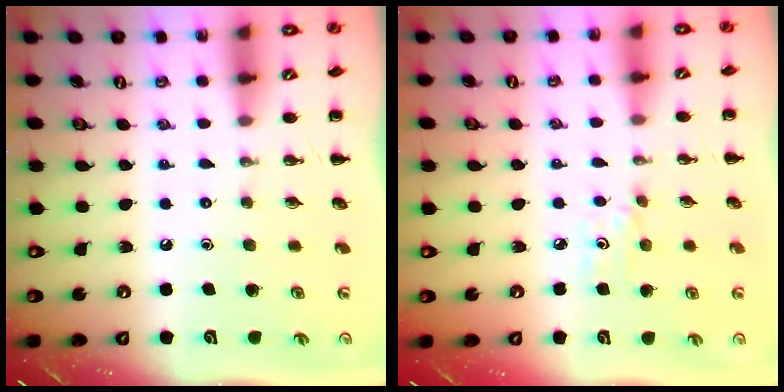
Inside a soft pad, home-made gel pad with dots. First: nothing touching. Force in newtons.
{"total": 3.0, "press": 2.8, "slide": 1.1}